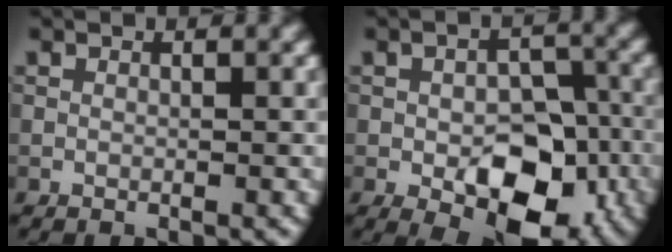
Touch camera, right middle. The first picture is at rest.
{"total": 8.9, "force": [-2.8, 5.1, 6.8], "torque": [-0.103, -0.013, -0.035]}